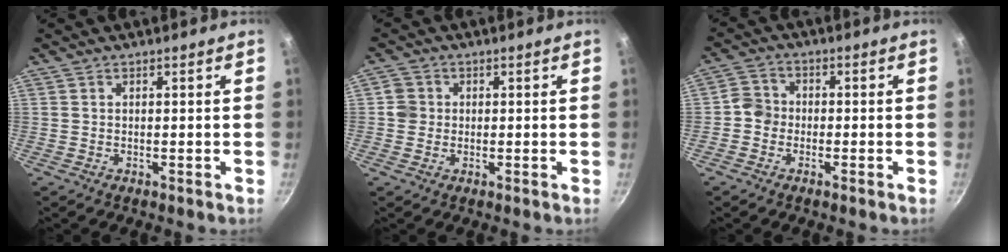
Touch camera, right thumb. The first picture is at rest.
{"total": 3.0, "force": [0.1, 2.8, 0.8], "torque": [0.003, 0.009, -0.004]}
{"total": 3.9, "force": [-1.4, 3.4, 1.3], "torque": [-0.008, 0.017, -0.037]}